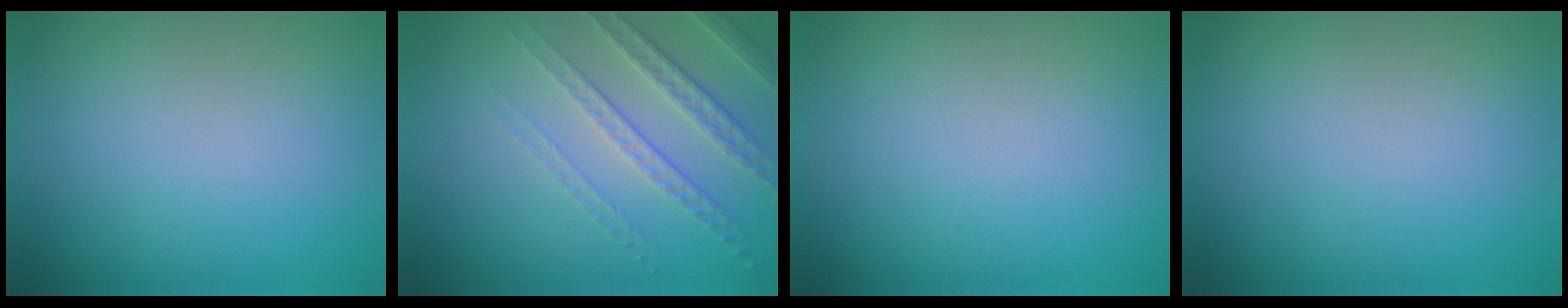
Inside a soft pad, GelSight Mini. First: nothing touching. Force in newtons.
{"total": 4.7, "press": 3.1, "slide": 3.4}
{"total": 0.0}
{"total": 0.0}